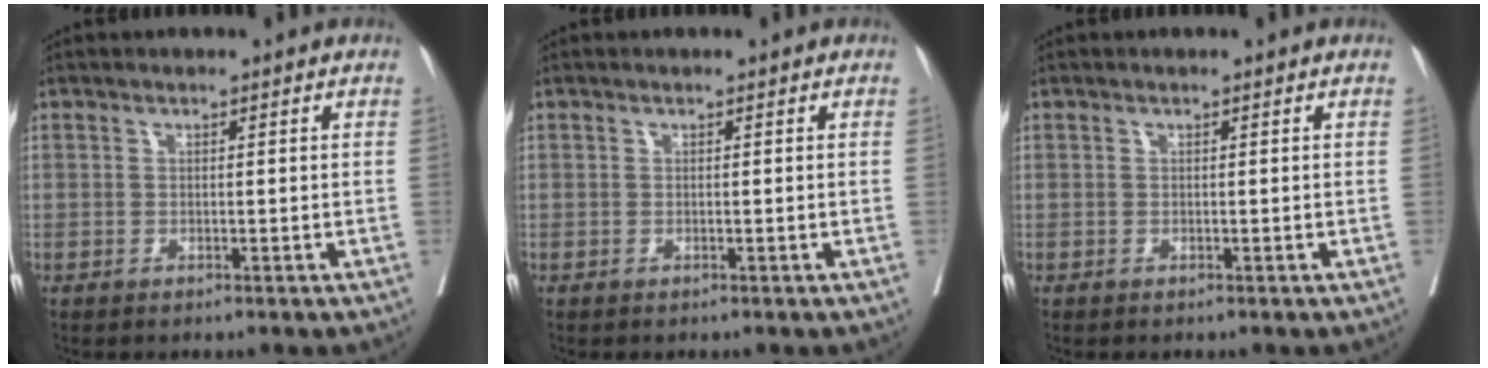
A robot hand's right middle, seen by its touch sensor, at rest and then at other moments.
{"total": 0.0}
{"total": 0.0}